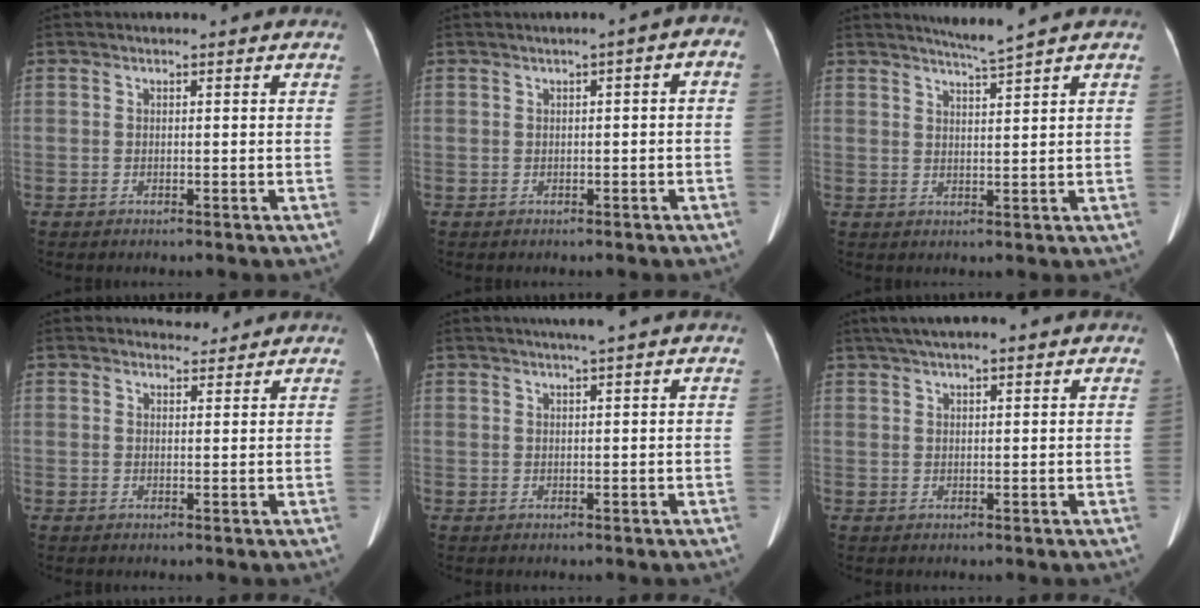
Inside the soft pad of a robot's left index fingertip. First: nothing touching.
{"total": 2.7, "force": [0.0, 0.8, 2.6], "torque": [-0.030, 0.020, -0.005]}
{"total": 3.3, "force": [2.8, -1.4, 1.0], "torque": [-0.019, -0.012, 0.055]}
{"total": 2.2, "force": [2.0, 0.7, -0.2], "torque": [0.003, 0.000, 0.030]}
{"total": 2.2, "force": [1.7, -0.6, 1.3], "torque": [-0.019, 0.004, 0.030]}
{"total": 7.1, "force": [5.3, 1.1, 4.5], "torque": [-0.068, 0.039, 0.080]}